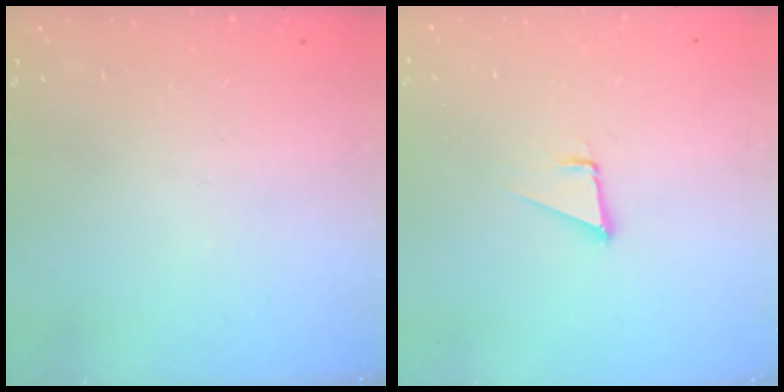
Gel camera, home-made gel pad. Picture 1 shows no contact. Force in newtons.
{"total": 1.9, "press": 1.9, "slide": 0.1}